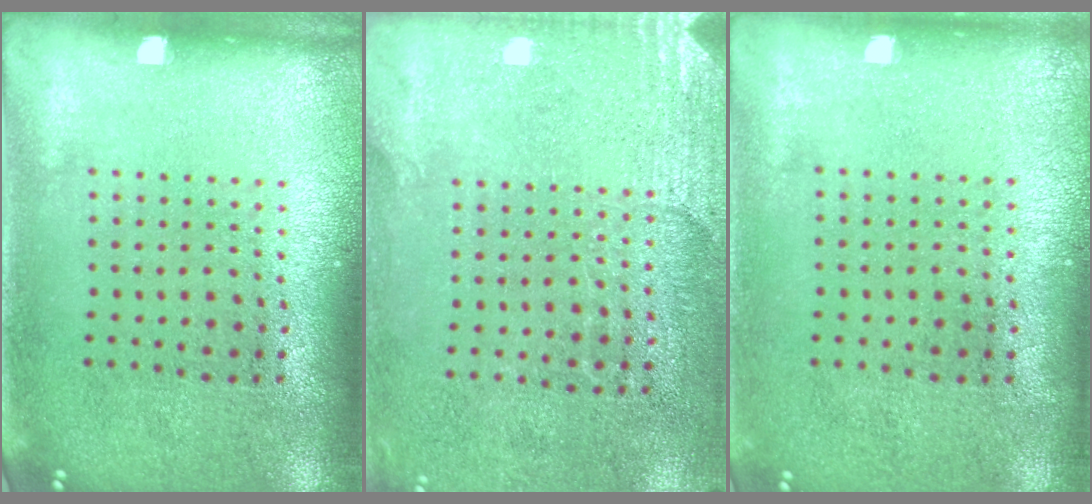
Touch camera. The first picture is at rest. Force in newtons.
{"total": 2.7, "press": 2.4, "slide": 1.3}
{"total": 0.0}